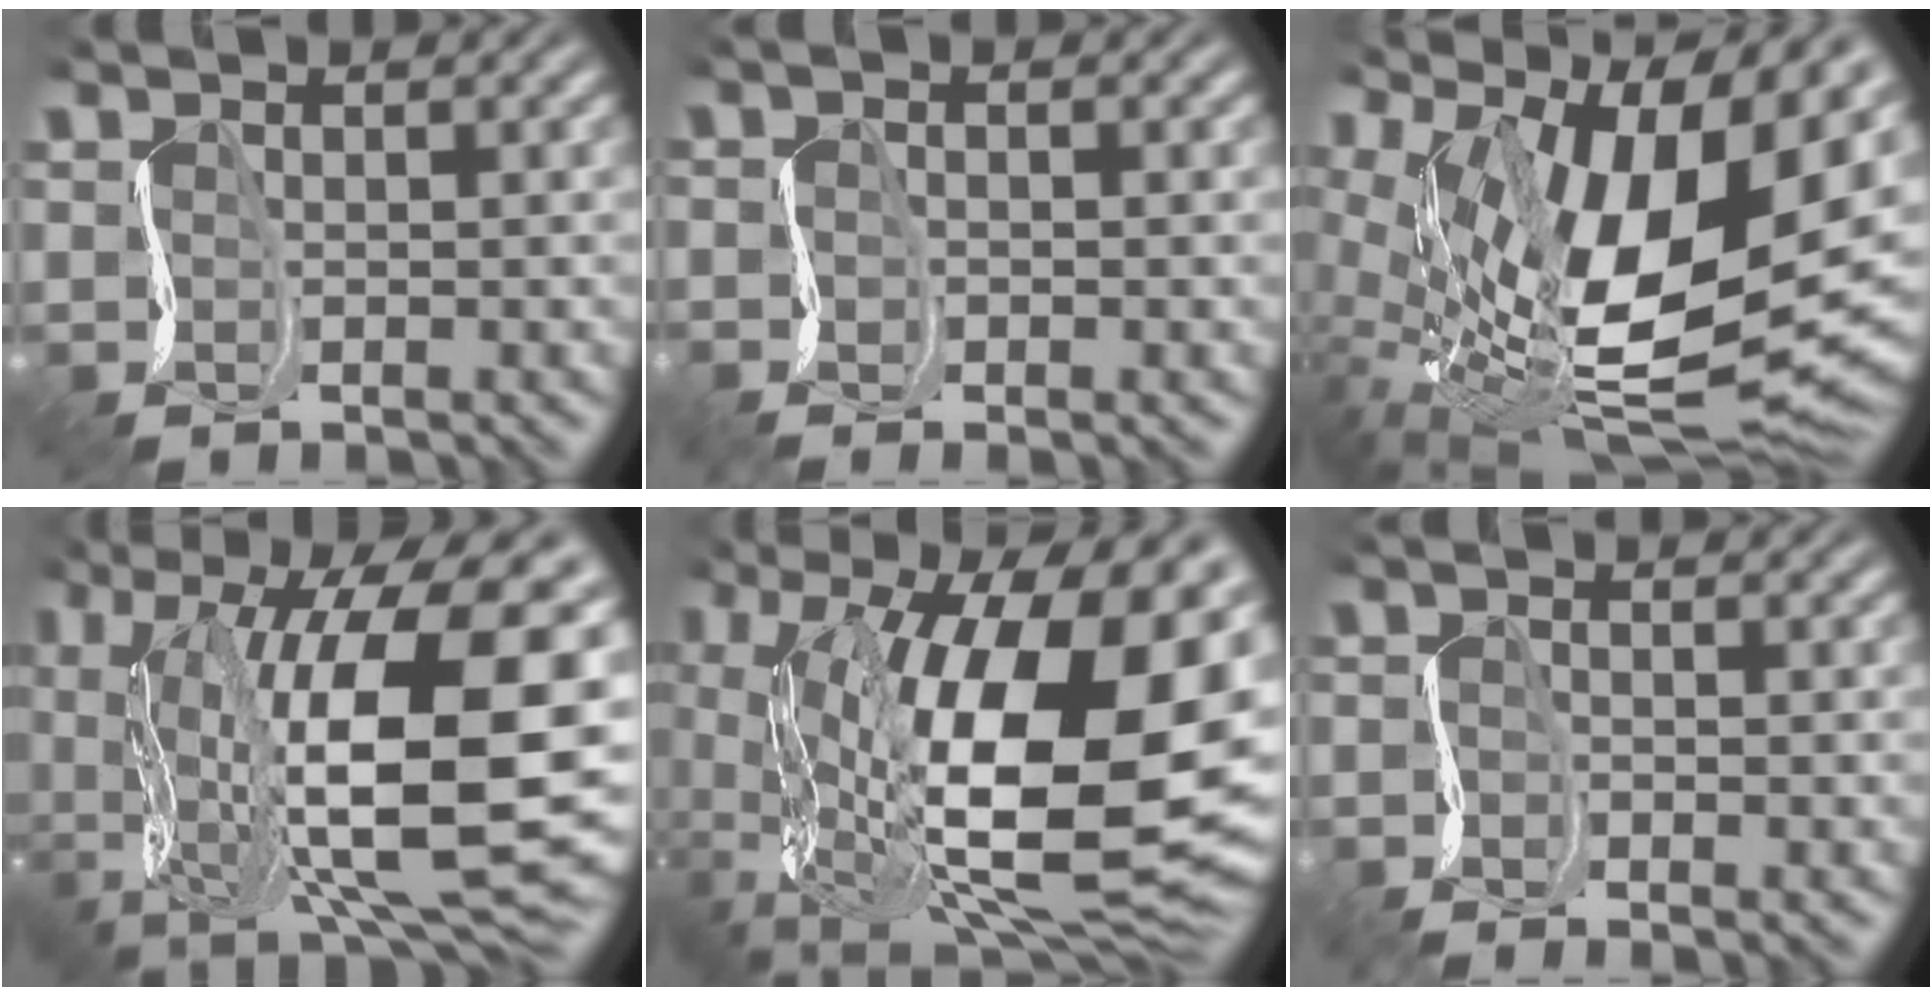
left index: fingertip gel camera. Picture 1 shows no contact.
{"total": 1.8, "force": [-0.4, 1.1, 1.3], "torque": [-0.003, 0.013, -0.027]}
{"total": 17.1, "force": [2.0, 8.1, 15.0], "torque": [-0.234, -0.015, 0.037]}
{"total": 15.5, "force": [-2.1, 6.6, 13.9], "torque": [-0.214, -0.013, -0.028]}
{"total": 17.9, "force": [-1.7, 8.7, 15.5], "torque": [-0.261, -0.046, -0.015]}
{"total": 1.6, "force": [-1.6, -0.2, -0.2], "torque": [0.022, -0.011, -0.041]}